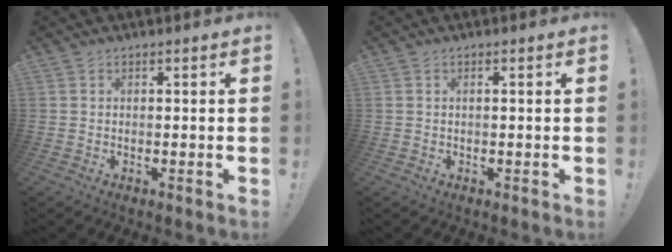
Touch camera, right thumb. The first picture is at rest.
{"total": 0.7, "force": [-0.1, -0.1, 0.7], "torque": [-0.022, 0.003, -0.002]}